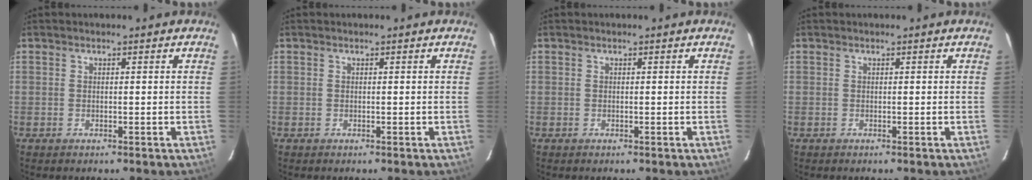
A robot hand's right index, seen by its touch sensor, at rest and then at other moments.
{"total": 0.0}
{"total": 0.0}
{"total": 0.0}